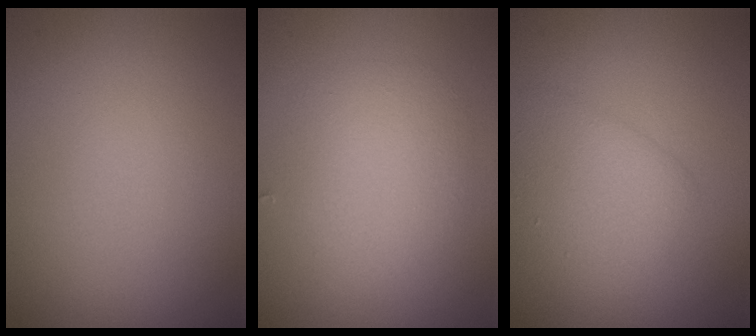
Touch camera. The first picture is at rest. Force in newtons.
{"total": 3.0, "press": 3.0, "slide": 0.1}
{"total": 2.9, "press": 2.9, "slide": 0.0}